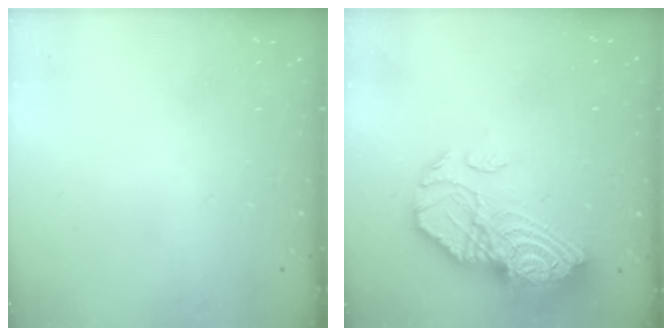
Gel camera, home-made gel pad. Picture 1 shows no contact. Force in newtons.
{"total": 16.6, "press": 16.4, "slide": 2.6}